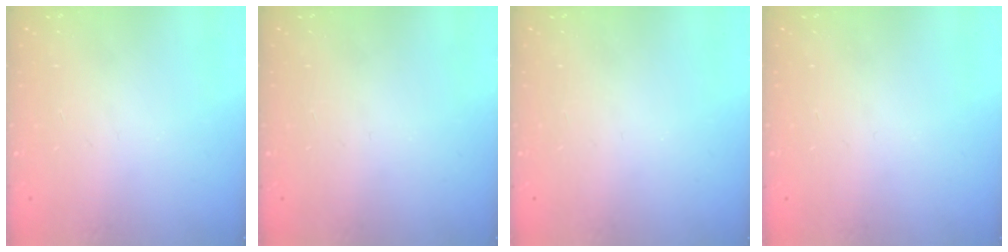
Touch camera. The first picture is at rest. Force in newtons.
{"total": 0.0}
{"total": 0.0}
{"total": 0.0}